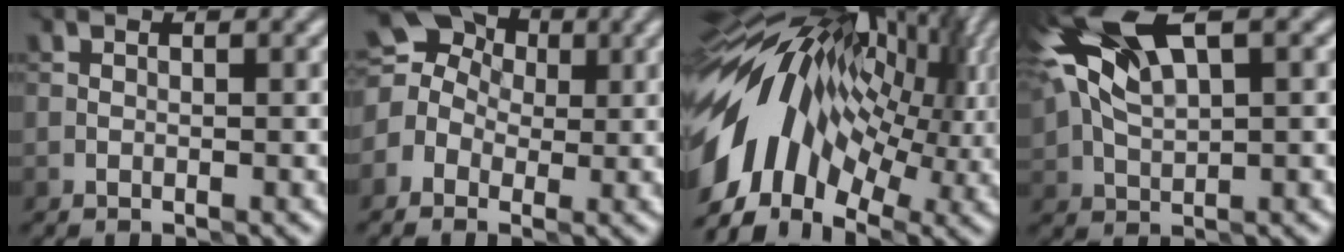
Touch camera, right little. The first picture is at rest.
{"total": 5.7, "force": [1.5, 4.8, 2.6], "torque": [-0.033, 0.030, -0.014]}
{"total": 14.9, "force": [-0.8, 8.6, 12.1], "torque": [-0.211, 0.032, -0.029]}
{"total": 12.5, "force": [4.5, 6.3, 9.7], "torque": [-0.221, 0.007, 0.092]}